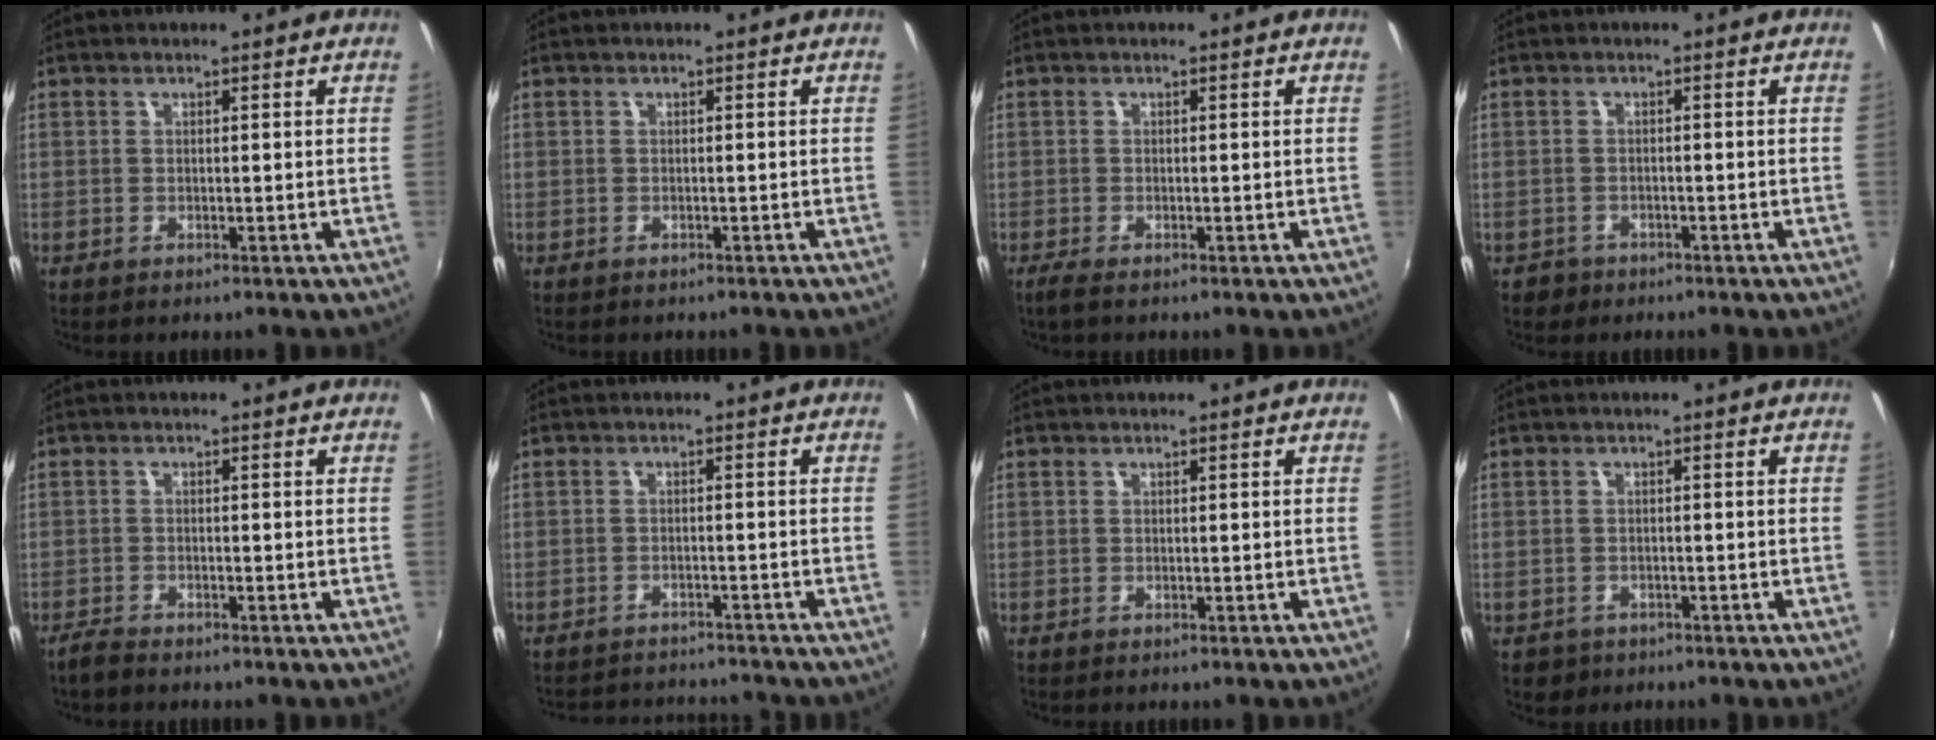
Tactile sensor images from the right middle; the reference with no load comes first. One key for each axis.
{"total": 0.7, "fx": -0.6, "fy": 0.5, "fz": 0.0, "tx": -0.003, "ty": 0.000, "tz": -0.008}
{"total": 1.4, "fx": -1.0, "fy": 0.0, "fz": 1.0, "tx": -0.023, "ty": -0.005, "tz": -0.020}
{"total": 2.4, "fx": -1.6, "fy": 1.7, "fz": 0.4, "tx": -0.015, "ty": 0.000, "tz": -0.024}
{"total": 2.1, "fx": -2.0, "fy": 0.3, "fz": 0.6, "tx": -0.023, "ty": -0.005, "tz": -0.041}
{"total": 9.3, "fx": -8.7, "fy": 2.0, "fz": 2.4, "tx": -0.062, "ty": 0.004, "tz": -0.121}
{"total": 0.0}
{"total": 2.7, "fx": -1.5, "fy": 2.1, "fz": 0.7, "tx": -0.022, "ty": -0.002, "tz": -0.020}